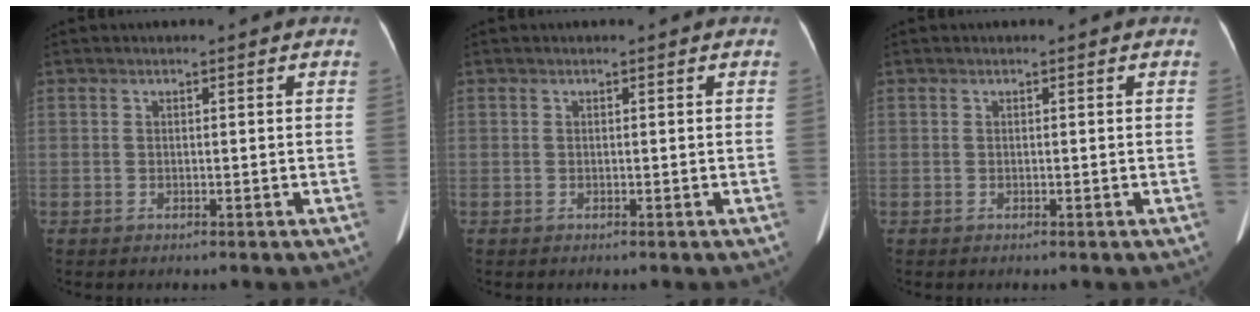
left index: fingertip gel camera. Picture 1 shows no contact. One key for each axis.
{"total": 0.0}
{"total": 0.0}